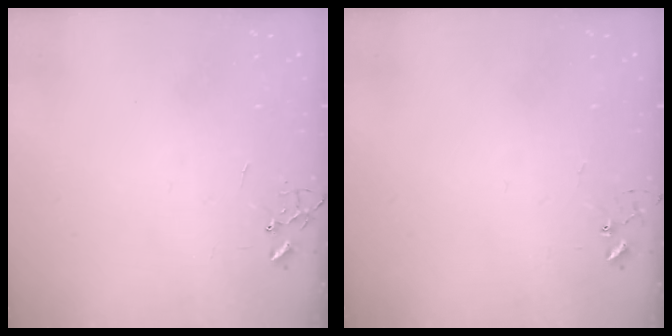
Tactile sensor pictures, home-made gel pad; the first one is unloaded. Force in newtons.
{"total": 5.2, "press": 5.2, "slide": 0.4}